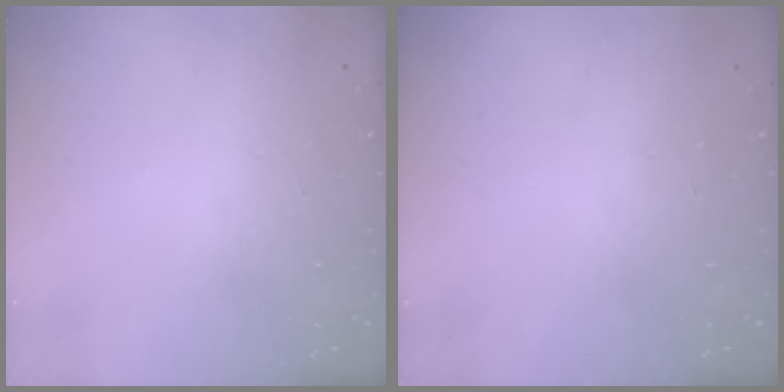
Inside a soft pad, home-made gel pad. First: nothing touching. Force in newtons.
{"total": 0.0}